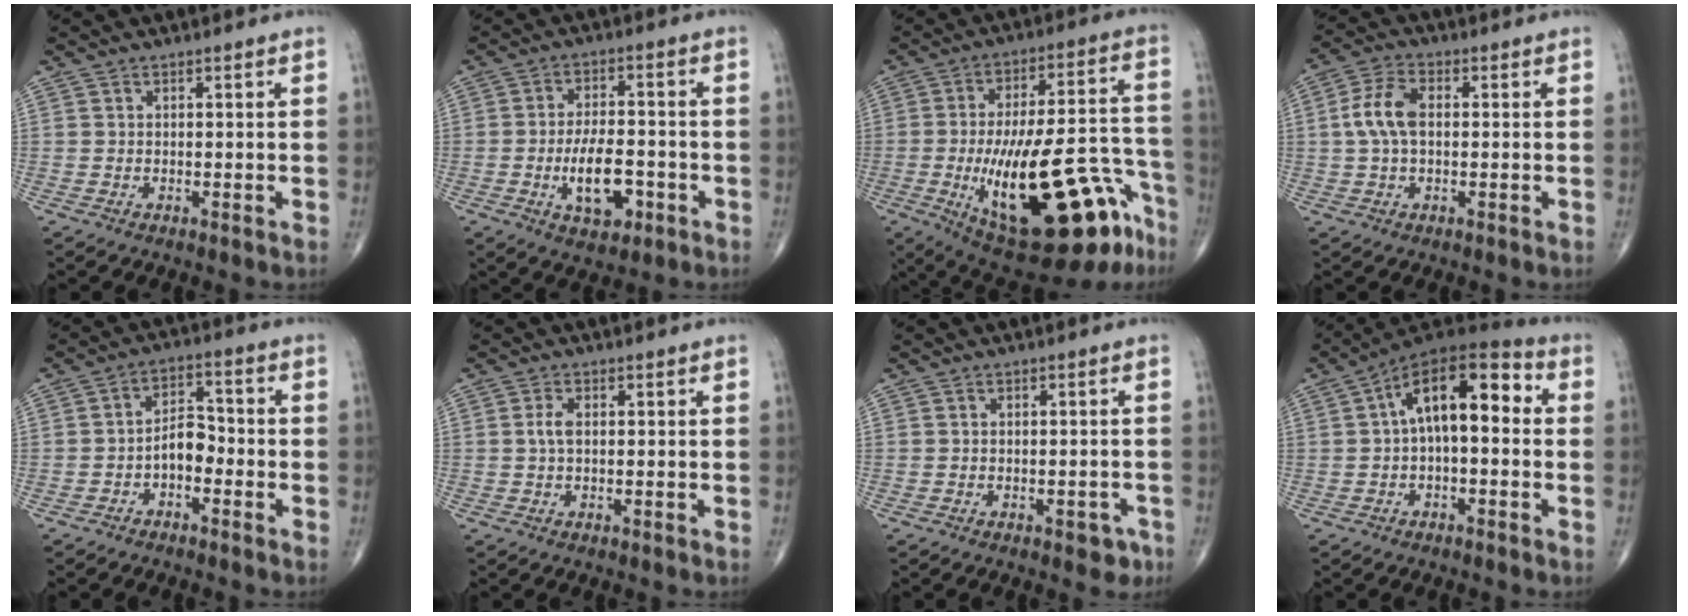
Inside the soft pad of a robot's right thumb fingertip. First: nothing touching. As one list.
[{"total": 9.4, "force": [-3.0, 4.7, 7.6], "torque": [-0.119, 0.015, -0.047]}, {"total": 29.7, "force": [-12.3, 10.9, 24.7], "torque": [-0.325, 0.059, -0.164]}, {"total": 7.3, "force": [0.4, 4.1, 6.0], "torque": [-0.128, 0.019, 0.003]}, {"total": 5.5, "force": [-2.1, 3.3, 3.9], "torque": [-0.049, 0.033, -0.045]}, {"total": 2.1, "force": [0.1, 1.0, 1.9], "torque": [-0.043, 0.004, 0.000]}, {"total": 3.1, "force": [-1.8, 1.7, 1.9], "torque": [-0.007, 0.010, -0.019]}, {"total": 14.8, "force": [1.8, 7.0, 12.9], "torque": [-0.183, 0.046, 0.020]}]